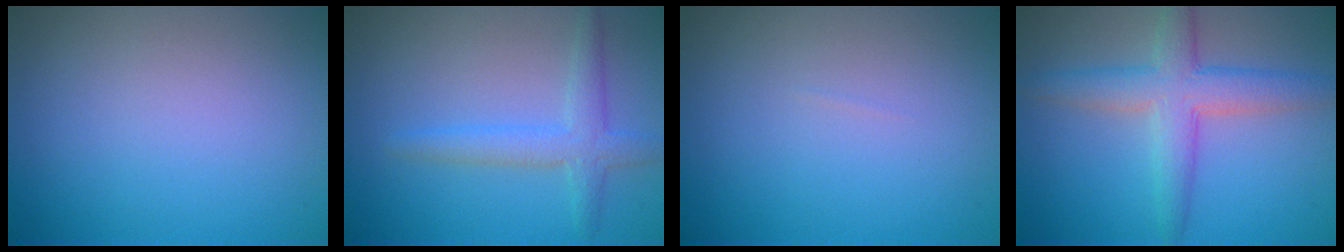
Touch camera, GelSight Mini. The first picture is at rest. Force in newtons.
{"total": 2.8, "press": 2.8, "slide": 0.1}
{"total": 0.0}
{"total": 4.8, "press": 4.8, "slide": 0.2}